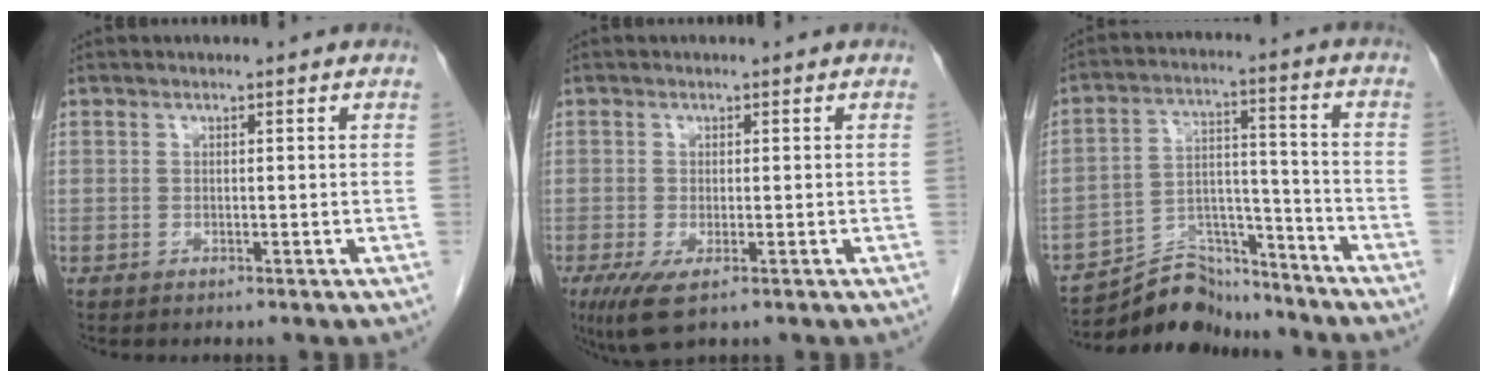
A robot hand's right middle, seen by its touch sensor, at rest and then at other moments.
{"total": 4.8, "force": [-2.5, 1.4, 3.8], "torque": [-0.072, -0.015, -0.037]}
{"total": 10.7, "force": [-10.4, 2.5, 0.2], "torque": [0.002, 0.035, -0.182]}